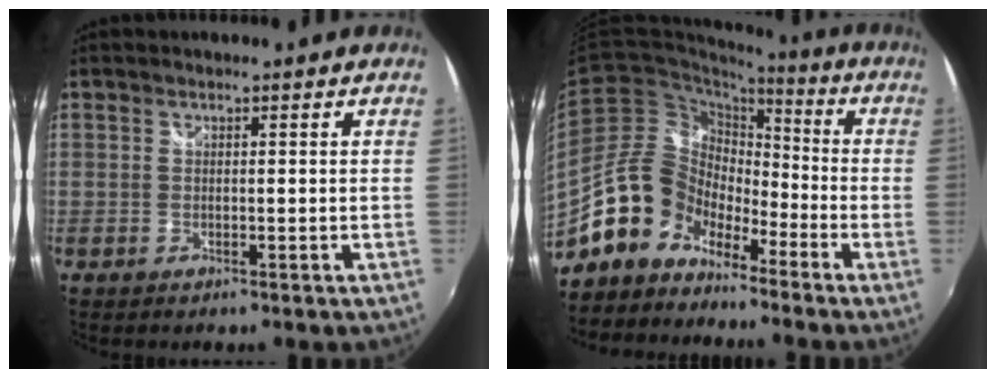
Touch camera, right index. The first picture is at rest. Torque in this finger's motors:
{"motor_torque": [0.52, -0.40, -0.15, -0.21]}